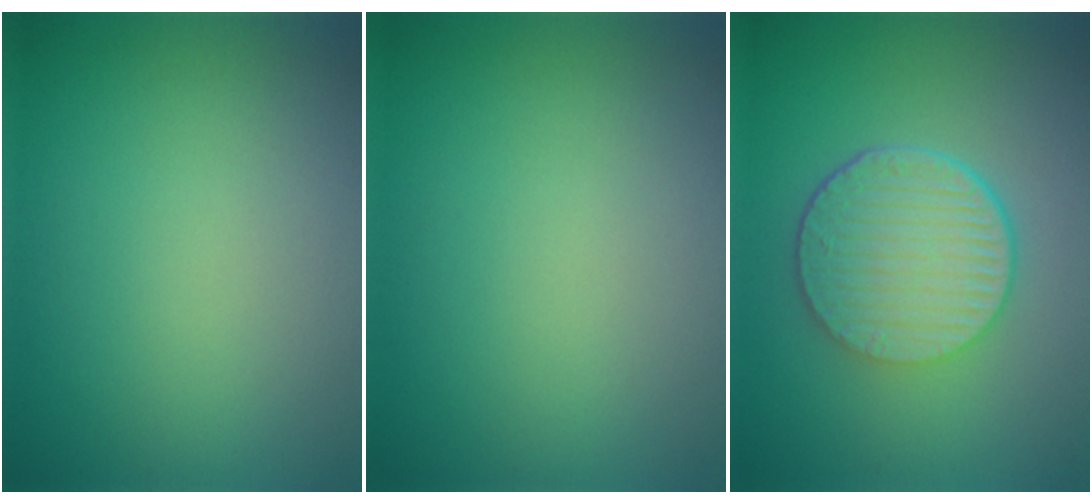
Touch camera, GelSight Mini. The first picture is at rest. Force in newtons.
{"total": 0.0}
{"total": 7.1, "press": 4.8, "slide": 5.2}